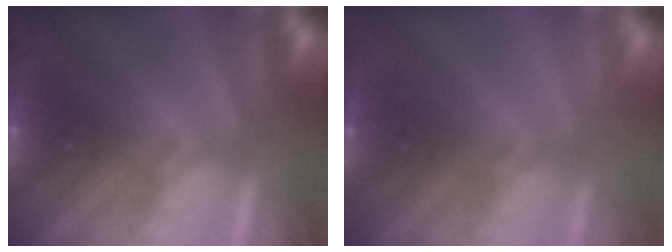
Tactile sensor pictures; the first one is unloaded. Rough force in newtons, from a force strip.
{"total": 2.9}